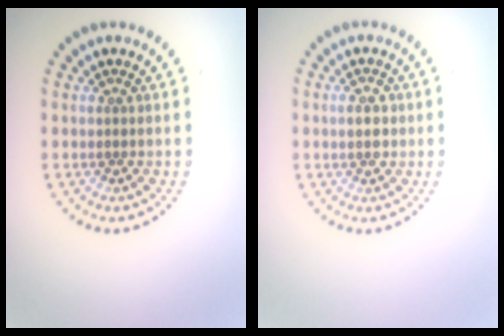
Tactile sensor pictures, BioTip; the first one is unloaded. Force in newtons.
{"total": 2.5, "press": 2.5, "slide": 0.0}